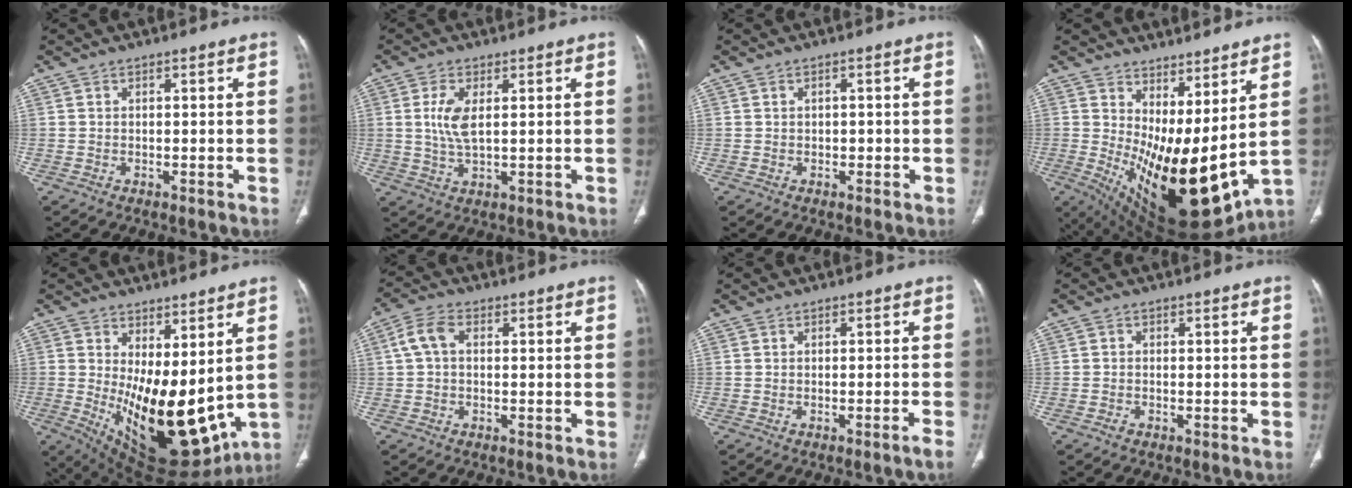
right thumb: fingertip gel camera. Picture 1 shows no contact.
{"total": 5.6, "force": [1.2, 2.5, 4.9], "torque": [-0.109, -0.007, 0.027]}
{"total": 0.8, "force": [0.0, 0.7, 0.4], "torque": [-0.004, 0.003, -0.001]}
{"total": 20.2, "force": [4.2, 7.8, 18.1], "torque": [-0.288, -0.065, 0.090]}
{"total": 19.6, "force": [1.2, 9.2, 17.2], "torque": [-0.252, -0.052, 0.053]}
{"total": 4.7, "force": [0.7, 2.9, 3.6], "torque": [-0.077, 0.015, 0.009]}
{"total": 1.3, "force": [-0.9, -0.3, 0.8], "torque": [-0.018, 0.002, -0.011]}
{"total": 1.0, "force": [-0.6, 0.6, 0.4], "torque": [-0.008, 0.002, -0.012]}